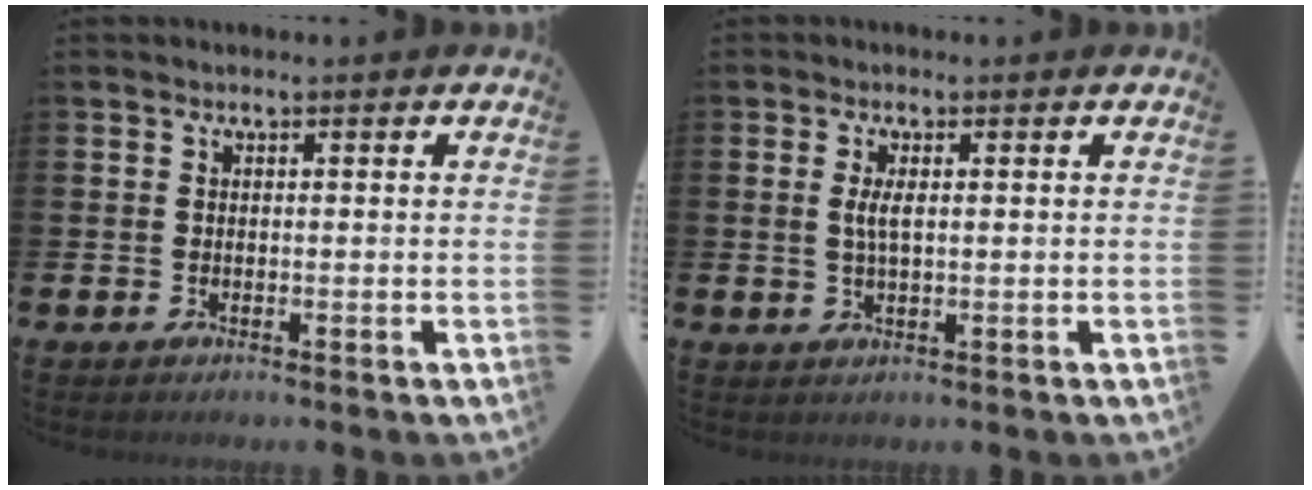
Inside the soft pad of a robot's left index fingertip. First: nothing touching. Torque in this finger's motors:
{"motor_torque": [0.57, -0.23, 0.05, 0.06]}